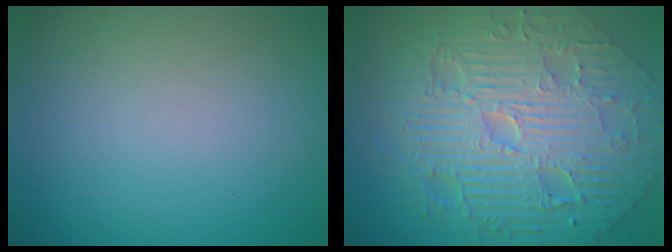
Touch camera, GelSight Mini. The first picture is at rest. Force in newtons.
{"total": 11.8, "press": 7.8, "slide": 8.8}